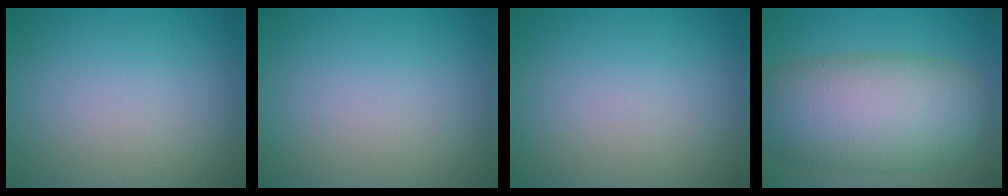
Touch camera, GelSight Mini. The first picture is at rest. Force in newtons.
{"total": 0.0}
{"total": 0.0}
{"total": 10.0, "press": 9.9, "slide": 0.4}